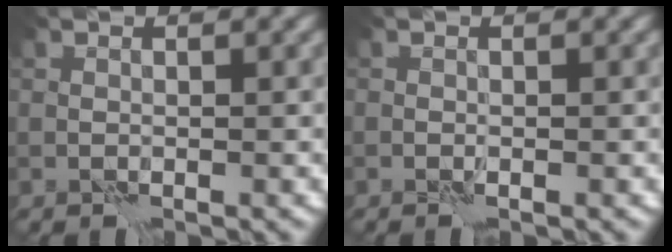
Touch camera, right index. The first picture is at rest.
{"total": 0.0}